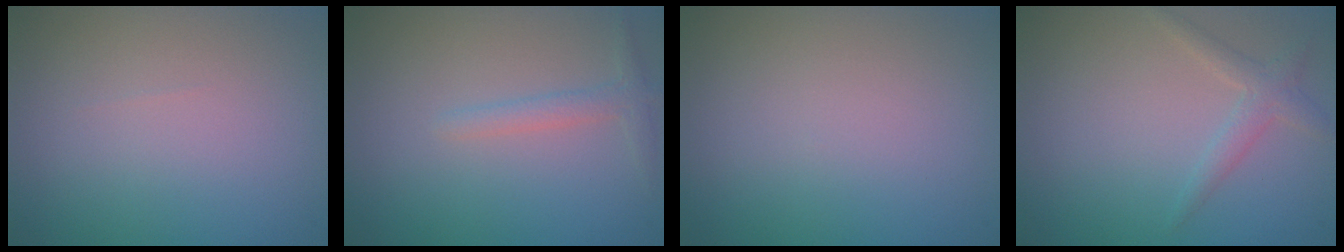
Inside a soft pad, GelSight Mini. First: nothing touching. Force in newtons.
{"total": 1.5, "press": 1.5, "slide": 0.0}
{"total": 0.0}
{"total": 1.7, "press": 1.7, "slide": 0.0}